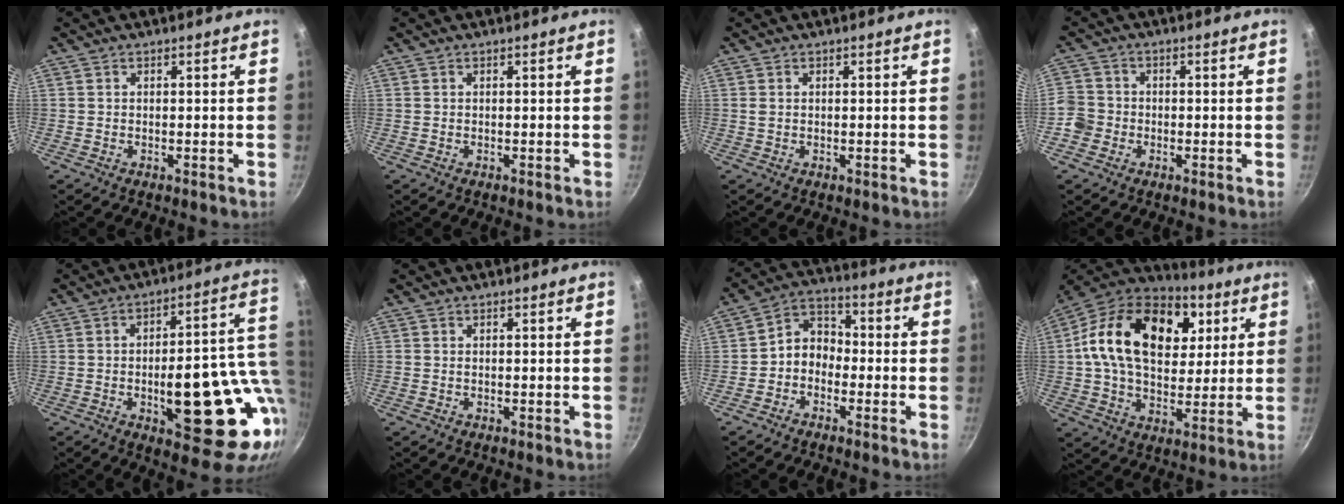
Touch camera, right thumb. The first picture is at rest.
{"total": 0.0}
{"total": 0.6, "force": [0.2, 0.3, 0.4], "torque": [-0.009, 0.001, 0.003]}
{"total": 5.3, "force": [-1.9, 4.7, 1.5], "torque": [-0.011, 0.025, -0.047]}
{"total": 22.9, "force": [-3.2, 9.5, 20.6], "torque": [-0.227, 0.011, -0.034]}
{"total": 0.0}
{"total": 6.8, "force": [-1.9, 5.4, 3.7], "torque": [-0.033, 0.038, -0.054]}
{"total": 25.8, "force": [7.2, 16.9, 18.1], "torque": [-0.286, 0.006, 0.107]}